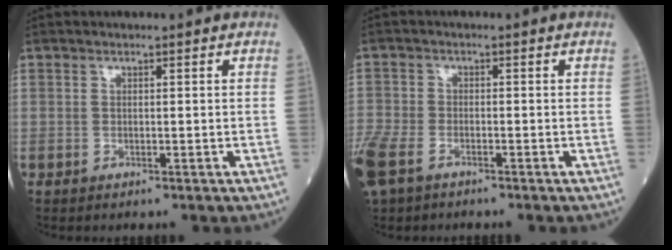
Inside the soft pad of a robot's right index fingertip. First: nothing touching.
{"total": 10.2, "force": [-6.3, 5.7, 5.7], "torque": [-0.168, -0.012, -0.115]}